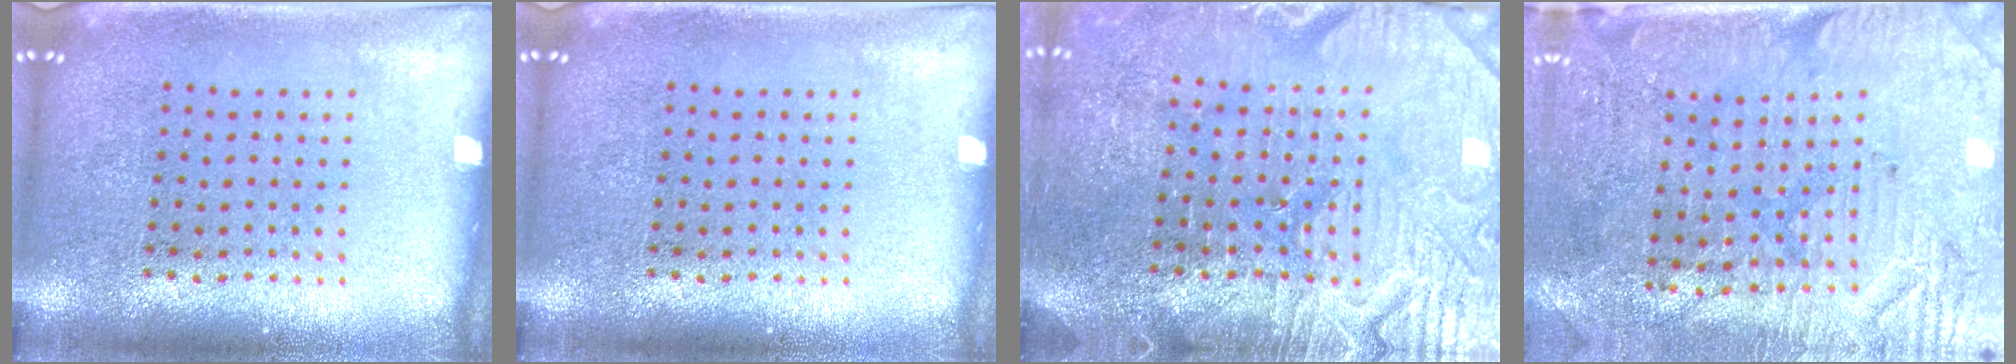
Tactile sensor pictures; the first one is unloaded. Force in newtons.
{"total": 0.0}
{"total": 4.0, "press": 3.8, "slide": 1.3}
{"total": 3.2, "press": 2.9, "slide": 1.4}